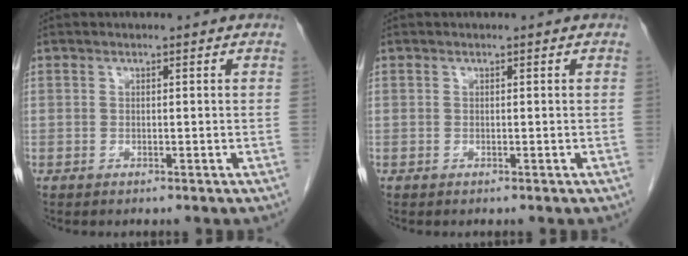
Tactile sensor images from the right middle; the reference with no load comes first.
{"total": 0.0}